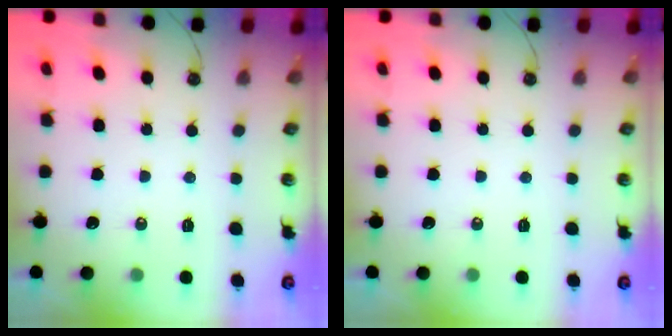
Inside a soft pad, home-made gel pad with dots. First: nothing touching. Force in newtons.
{"total": 0.0}